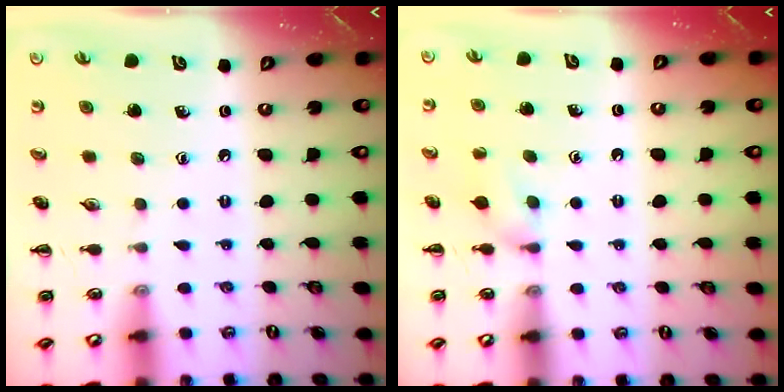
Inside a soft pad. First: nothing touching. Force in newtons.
{"total": 5.4, "press": 5.1, "slide": 1.7}